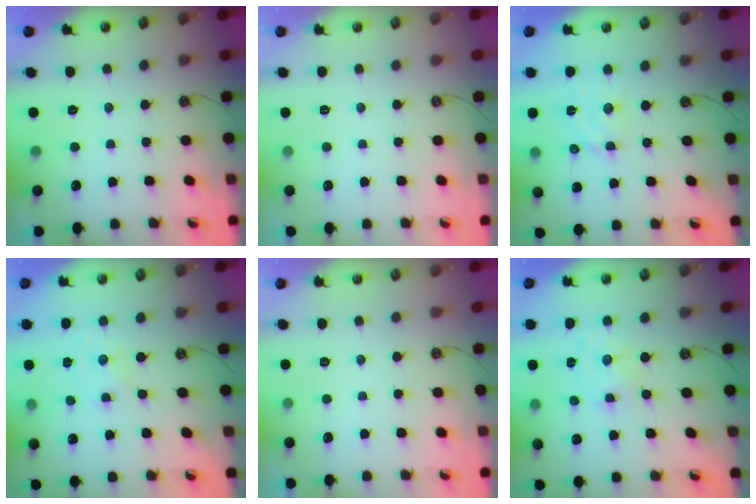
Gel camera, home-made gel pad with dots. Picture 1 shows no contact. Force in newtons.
{"total": 0.0}
{"total": 4.8, "press": 4.7, "slide": 0.8}
{"total": 0.0}
{"total": 0.0}
{"total": 1.6, "press": 1.6, "slide": 0.3}